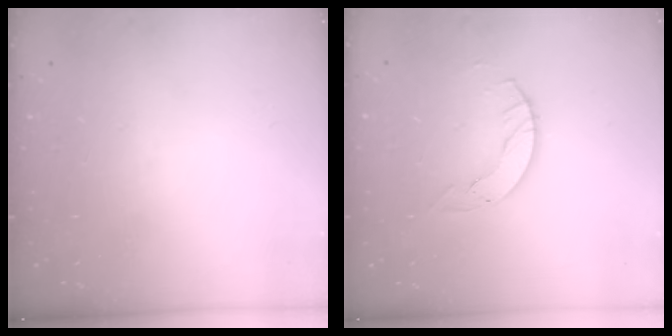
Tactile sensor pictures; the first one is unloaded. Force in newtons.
{"total": 4.5, "press": 4.5, "slide": 0.5}